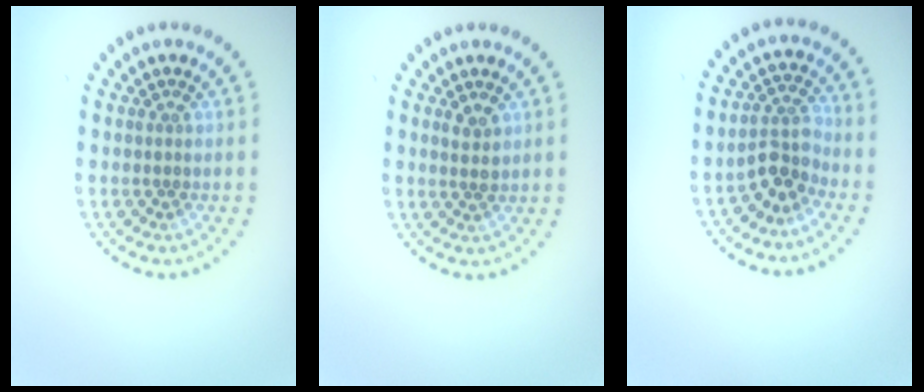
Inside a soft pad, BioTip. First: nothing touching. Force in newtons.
{"total": 1.3, "press": 1.2, "slide": 0.4}
{"total": 3.0, "press": 2.5, "slide": 1.6}